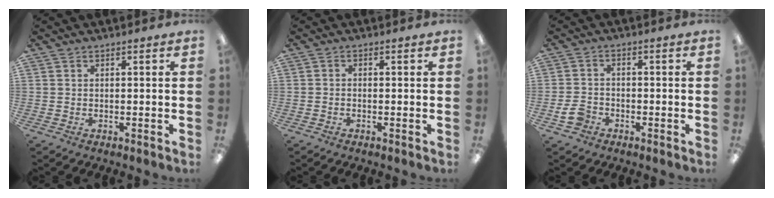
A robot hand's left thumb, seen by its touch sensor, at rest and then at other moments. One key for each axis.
{"total": 0.7, "fx": -0.5, "fy": 0.1, "fz": 0.4, "tx": -0.007, "ty": -0.001, "tz": -0.010}
{"total": 4.4, "fx": -2.4, "fy": 3.1, "fz": 2.0, "tx": -0.042, "ty": 0.010, "tz": -0.046}